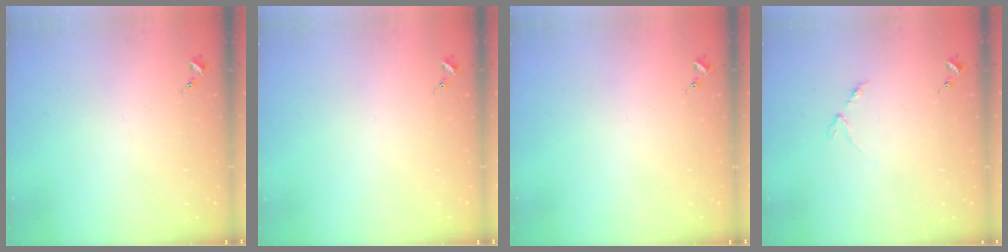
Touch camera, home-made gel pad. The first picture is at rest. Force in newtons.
{"total": 0.0}
{"total": 0.0}
{"total": 2.9, "press": 2.8, "slide": 0.4}